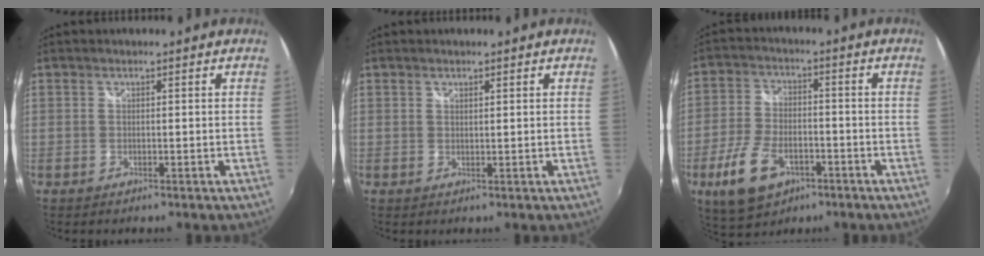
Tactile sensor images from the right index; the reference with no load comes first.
{"total": 0.7, "force": [0.6, 0.3, 0.3], "torque": [-0.004, 0.001, 0.010]}
{"total": 12.4, "force": [-5.9, 7.0, 8.4], "torque": [-0.186, -0.006, -0.101]}